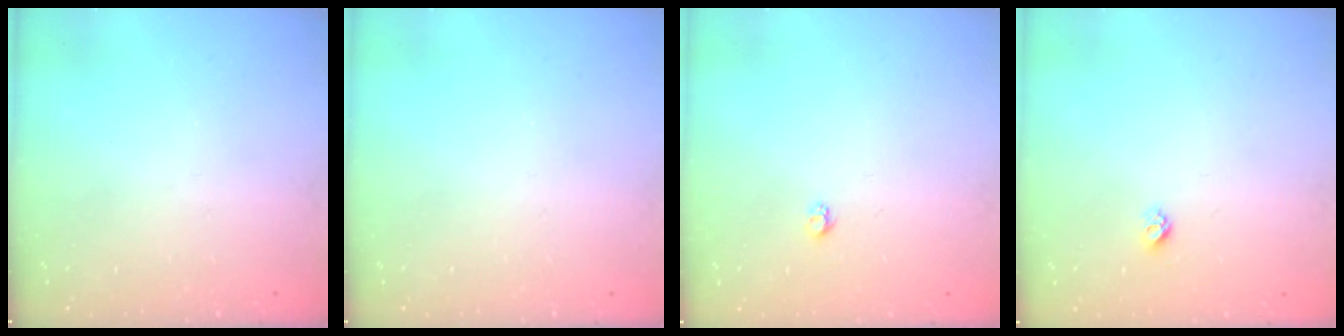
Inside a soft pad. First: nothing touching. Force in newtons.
{"total": 0.0}
{"total": 3.2, "press": 3.2, "slide": 0.3}
{"total": 3.8, "press": 3.8, "slide": 0.6}